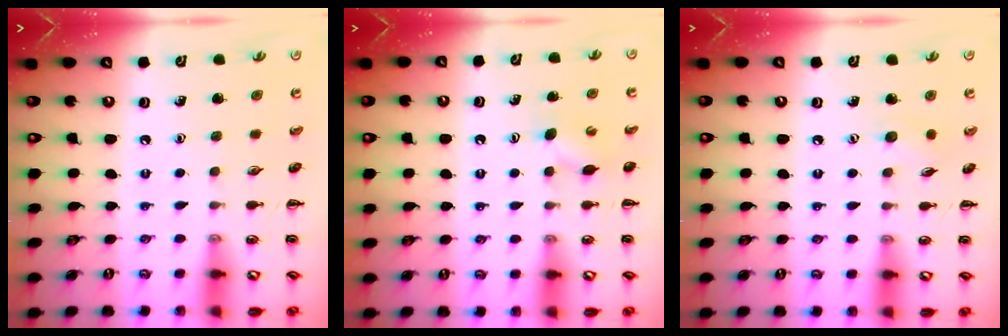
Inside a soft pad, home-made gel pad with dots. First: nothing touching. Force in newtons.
{"total": 4.7, "press": 4.6, "slide": 1.2}
{"total": 4.7, "press": 4.6, "slide": 1.0}